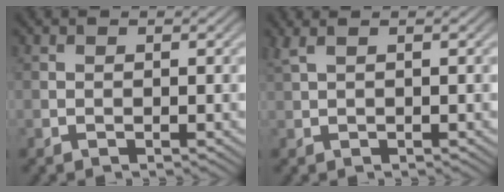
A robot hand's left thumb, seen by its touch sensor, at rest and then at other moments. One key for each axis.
{"total": 1.7, "fx": 1.1, "fy": 0.3, "fz": 1.3, "tx": -0.034, "ty": 0.009, "tz": 0.023}